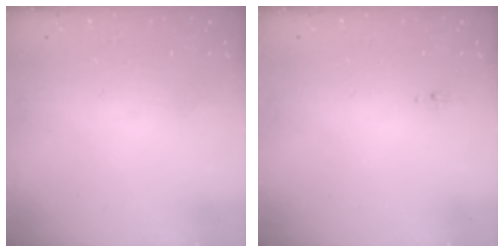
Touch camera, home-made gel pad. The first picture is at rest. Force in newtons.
{"total": 5.0, "press": 4.7, "slide": 1.8}